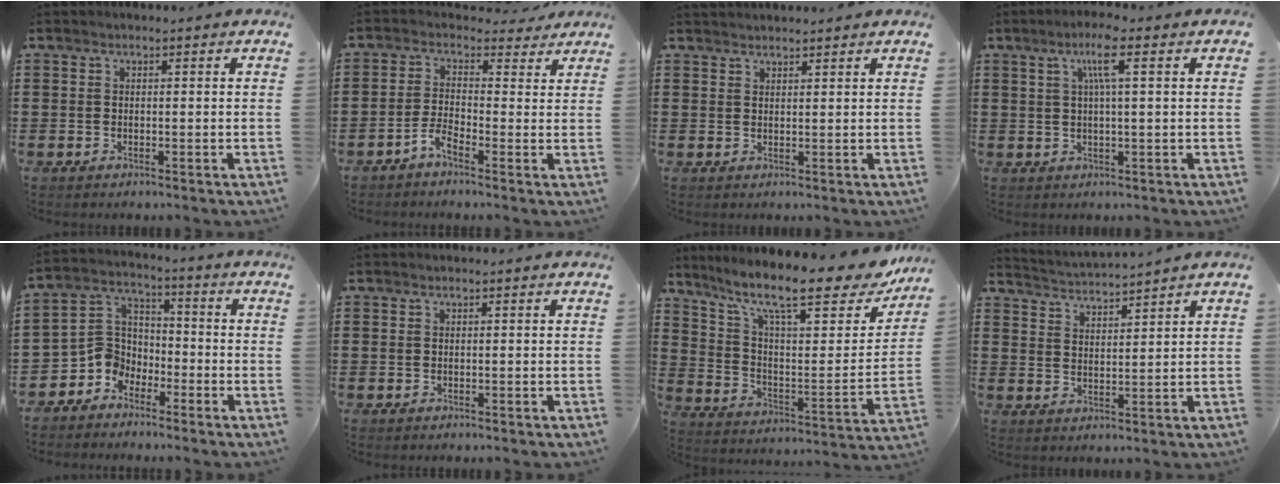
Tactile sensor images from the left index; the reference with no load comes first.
{"total": 2.7, "force": [-1.0, 1.5, 2.0], "torque": [-0.049, 0.002, -0.025]}
{"total": 1.4, "force": [1.4, 0.1, 0.0], "torque": [-0.003, 0.001, 0.028]}
{"total": 4.8, "force": [2.0, 0.0, 4.4], "torque": [-0.088, 0.005, 0.029]}
{"total": 5.8, "force": [-3.9, 4.3, 0.6], "torque": [-0.044, 0.008, -0.085]}
{"total": 0.0}
{"total": 13.8, "force": [10.5, 2.8, 8.6], "torque": [-0.174, -0.069, 0.169]}
{"total": 2.8, "force": [2.7, -0.6, -0.3], "torque": [-0.006, -0.018, 0.045]}